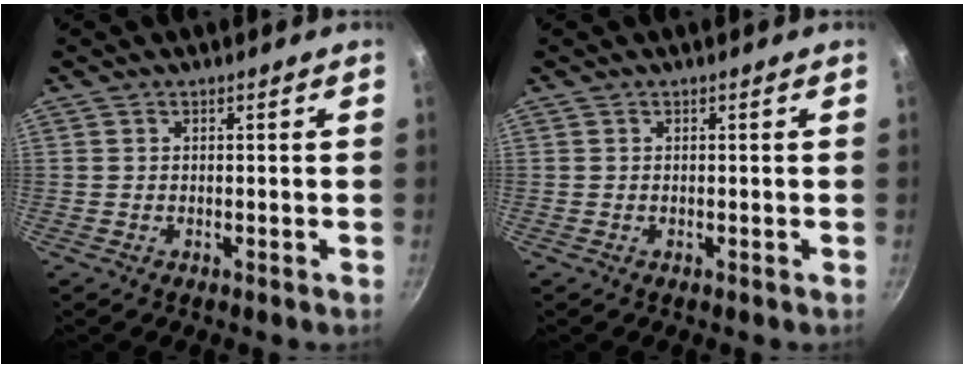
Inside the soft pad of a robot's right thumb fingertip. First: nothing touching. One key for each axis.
{"total": 0.0}